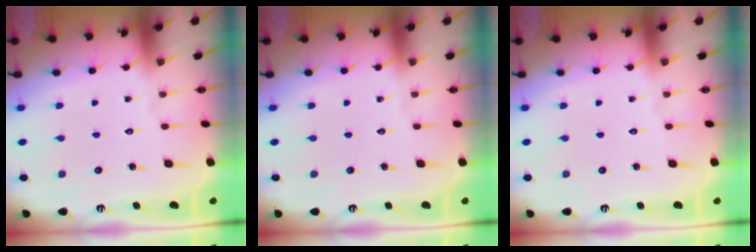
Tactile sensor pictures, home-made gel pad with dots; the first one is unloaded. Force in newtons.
{"total": 0.0}
{"total": 0.0}